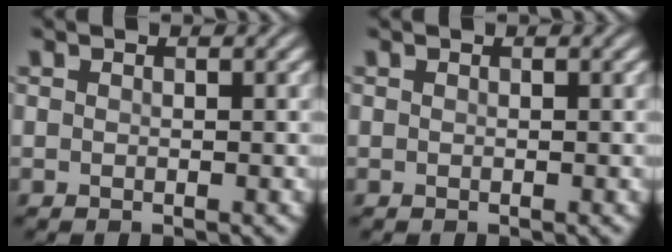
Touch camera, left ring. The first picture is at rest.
{"total": 0.0}